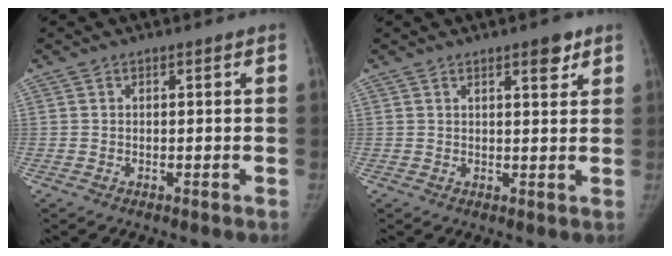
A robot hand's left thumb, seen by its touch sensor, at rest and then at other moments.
{"total": 3.7, "force": [2.4, 1.1, 2.6], "torque": [-0.026, -0.013, 0.032]}